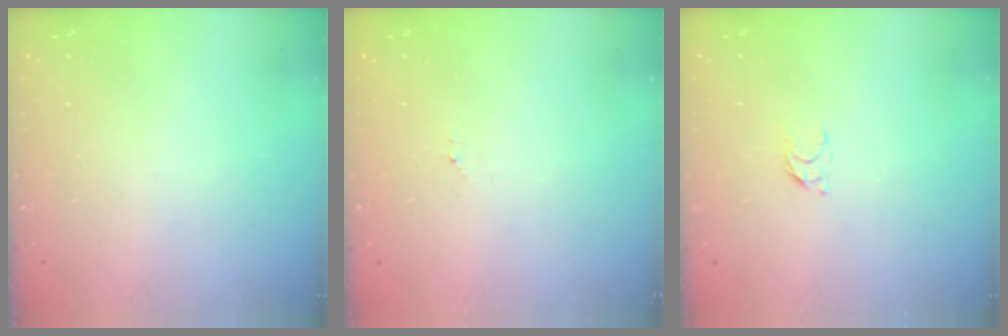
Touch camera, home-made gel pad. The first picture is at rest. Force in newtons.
{"total": 3.3, "press": 3.3, "slide": 0.3}
{"total": 2.9, "press": 2.9, "slide": 0.2}